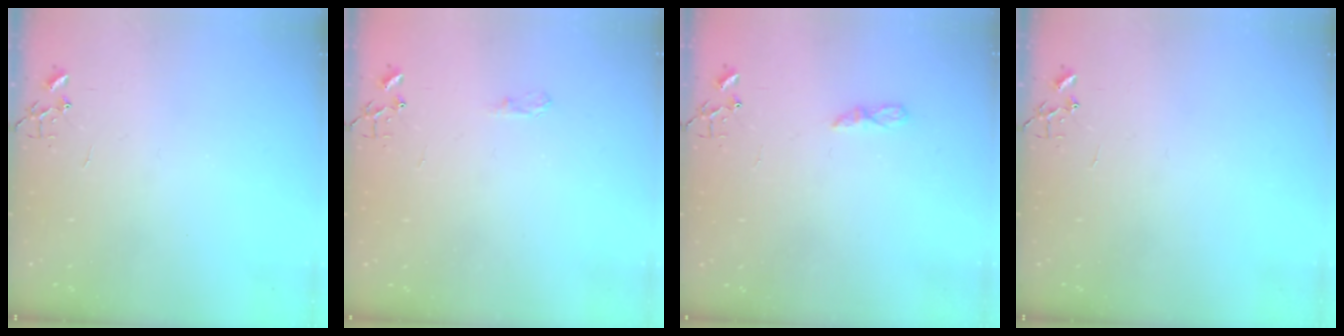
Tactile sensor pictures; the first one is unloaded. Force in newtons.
{"total": 6.8, "press": 6.8, "slide": 0.6}
{"total": 5.3, "press": 5.3, "slide": 0.7}
{"total": 0.0}